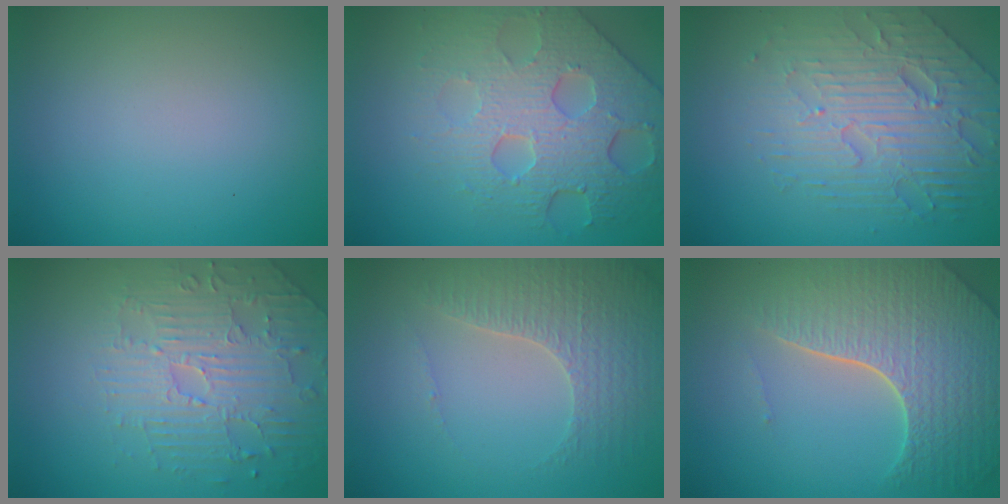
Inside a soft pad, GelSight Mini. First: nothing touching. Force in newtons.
{"total": 6.5, "press": 5.2, "slide": 3.9}
{"total": 6.4, "press": 4.8, "slide": 4.4}
{"total": 4.6, "press": 3.9, "slide": 2.3}
{"total": 3.4, "press": 3.4, "slide": 0.6}
{"total": 8.2, "press": 5.8, "slide": 5.9}